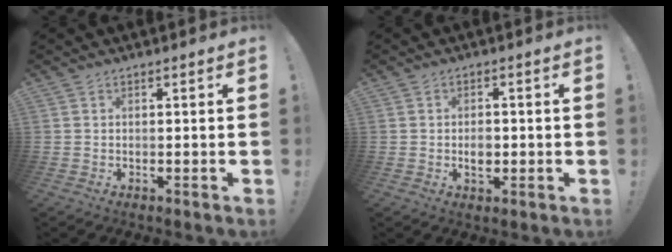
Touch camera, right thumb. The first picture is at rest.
{"total": 3.8, "force": [-0.9, 2.8, 2.4], "torque": [-0.029, 0.002, -0.017]}